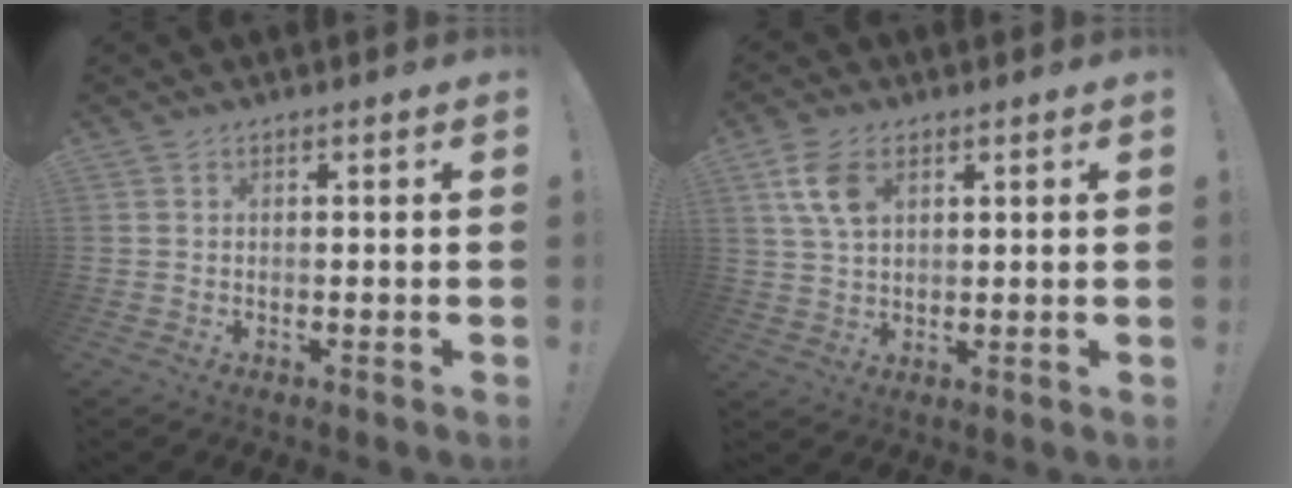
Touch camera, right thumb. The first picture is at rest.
{"total": 8.3, "force": [3.5, 5.1, 5.6], "torque": [-0.108, -0.008, 0.065]}